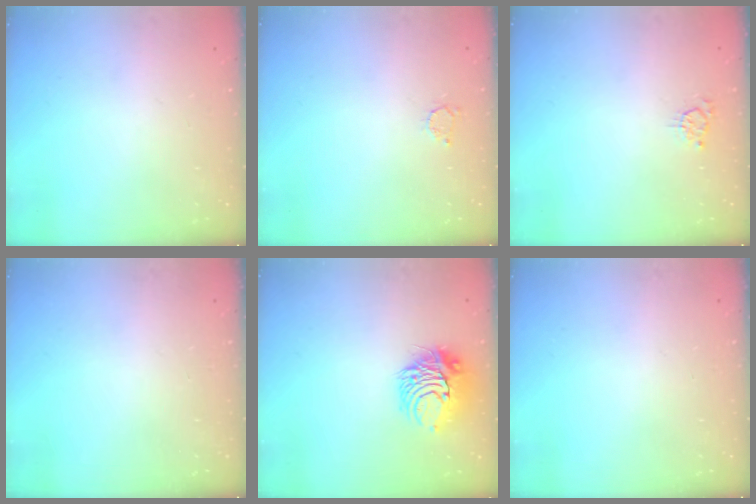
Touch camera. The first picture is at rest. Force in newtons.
{"total": 2.4, "press": 2.4, "slide": 0.4}
{"total": 2.5, "press": 2.5, "slide": 0.3}
{"total": 0.0}
{"total": 9.7, "press": 9.7, "slide": 0.1}
{"total": 0.0}